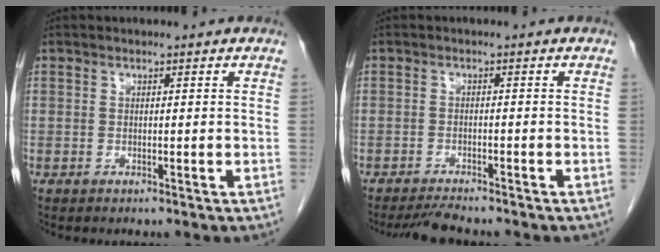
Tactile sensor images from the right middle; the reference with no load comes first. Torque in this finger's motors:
{"motor_torque": [-0.24, -0.30, -0.06, 0.00]}